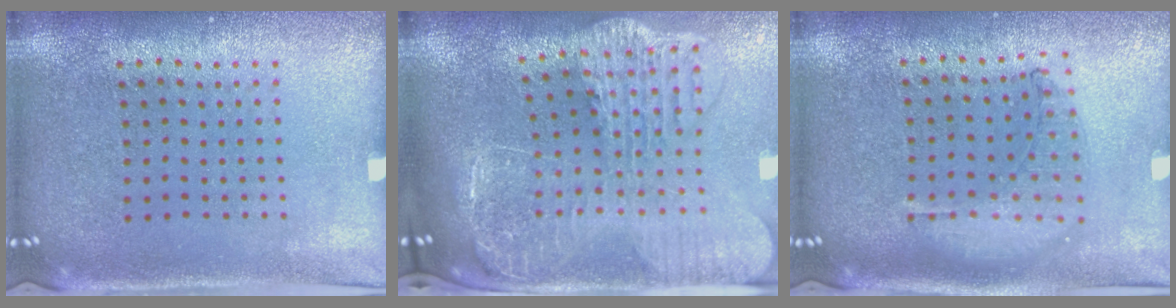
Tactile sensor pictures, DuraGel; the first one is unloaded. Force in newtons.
{"total": 4.0, "press": 3.1, "slide": 2.6}
{"total": 1.0, "press": 1.0, "slide": 0.2}